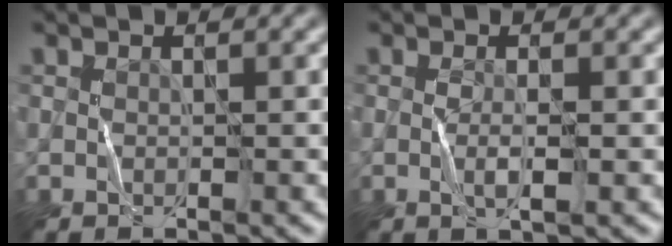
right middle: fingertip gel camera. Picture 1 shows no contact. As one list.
[{"total": 1.4, "force": [-0.2, 0.1, 1.4], "torque": [-0.029, -0.003, -0.005]}]